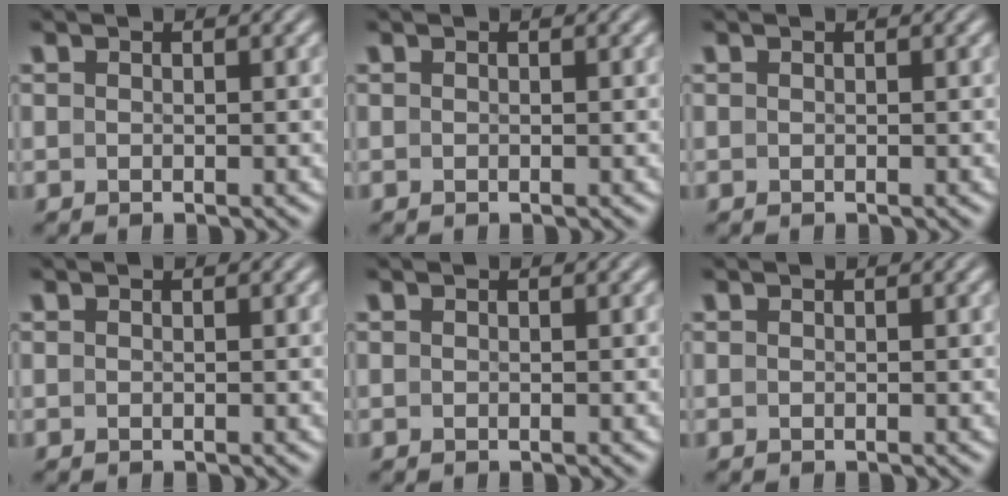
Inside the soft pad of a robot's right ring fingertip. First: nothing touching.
{"total": 0.0}
{"total": 0.0}
{"total": 0.0}
{"total": 0.0}
{"total": 0.0}